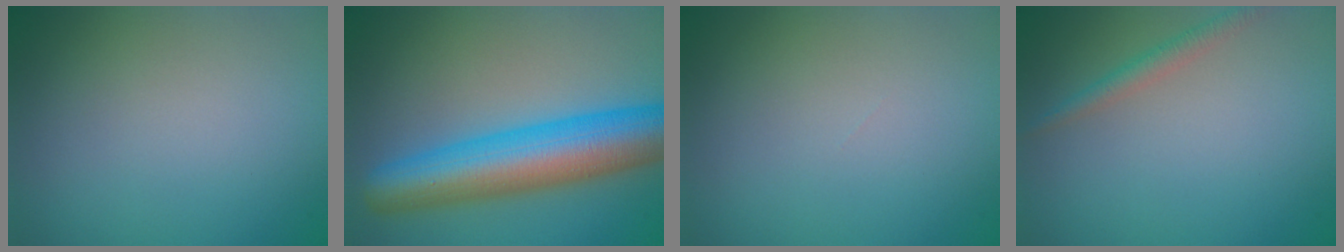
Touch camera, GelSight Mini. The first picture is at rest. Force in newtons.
{"total": 9.9, "press": 9.9, "slide": 0.2}
{"total": 0.0}
{"total": 1.6, "press": 1.6, "slide": 0.1}